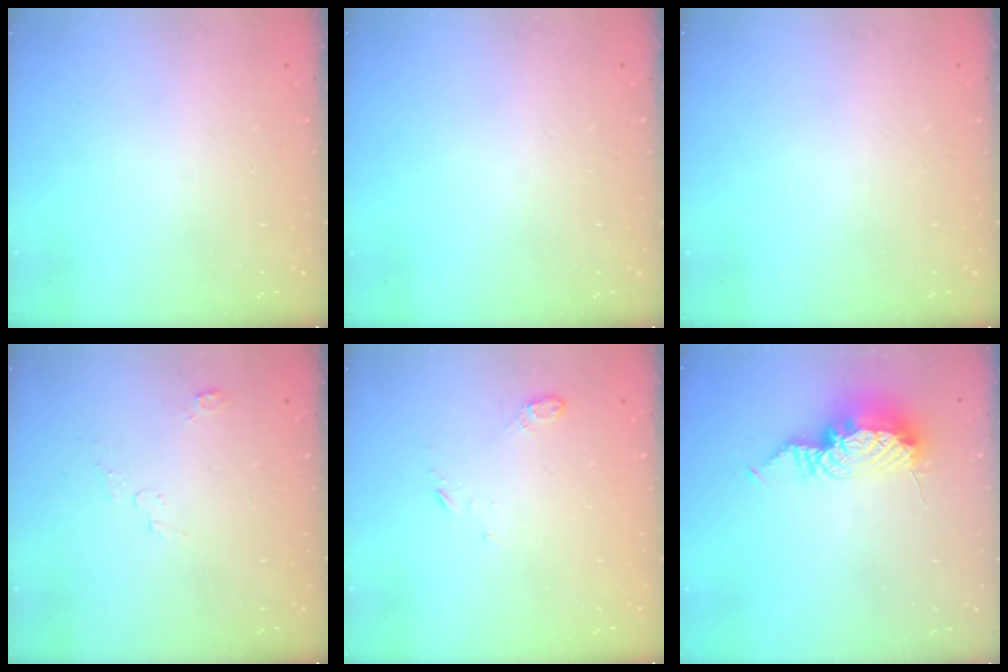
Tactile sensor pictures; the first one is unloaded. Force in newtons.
{"total": 0.0}
{"total": 0.0}
{"total": 2.4, "press": 2.4, "slide": 0.3}
{"total": 3.4, "press": 3.3, "slide": 0.8}
{"total": 11.1, "press": 11.0, "slide": 1.6}